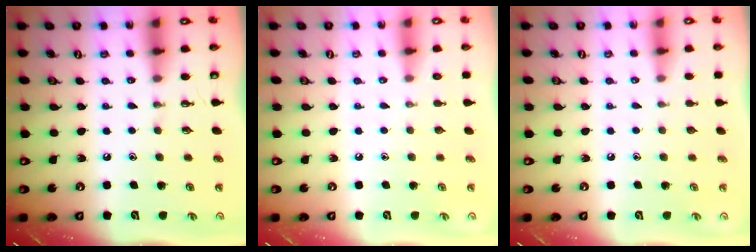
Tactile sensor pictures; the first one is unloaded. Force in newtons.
{"total": 0.0}
{"total": 0.0}